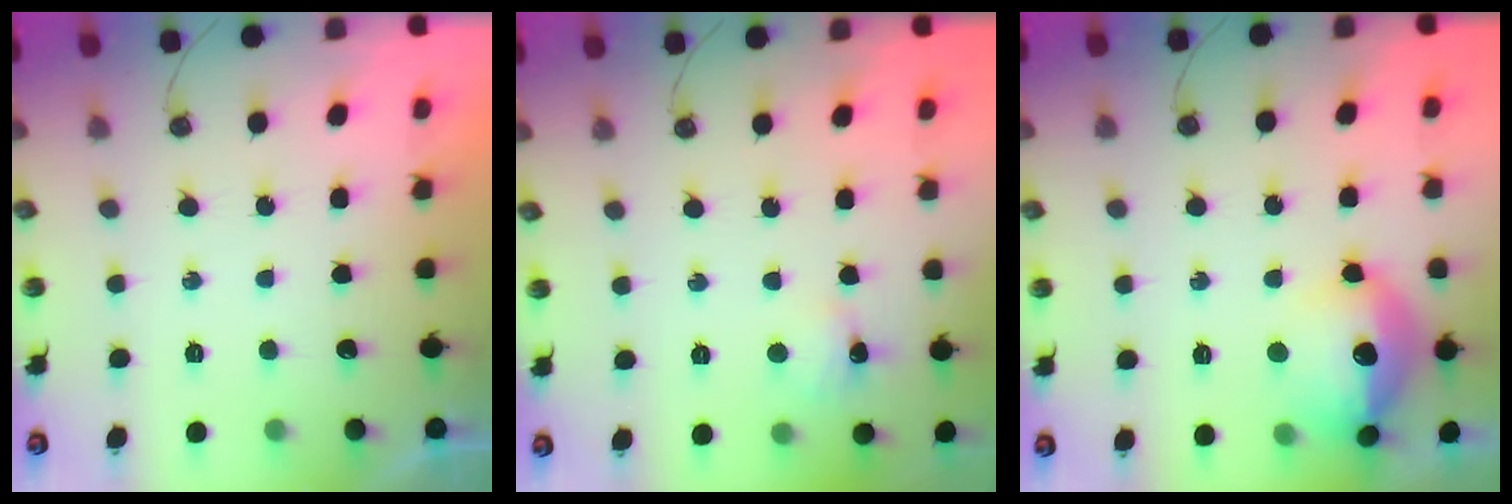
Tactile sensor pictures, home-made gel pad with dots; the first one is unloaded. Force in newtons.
{"total": 4.4, "press": 4.4, "slide": 0.3}
{"total": 16.5, "press": 16.5, "slide": 1.3}